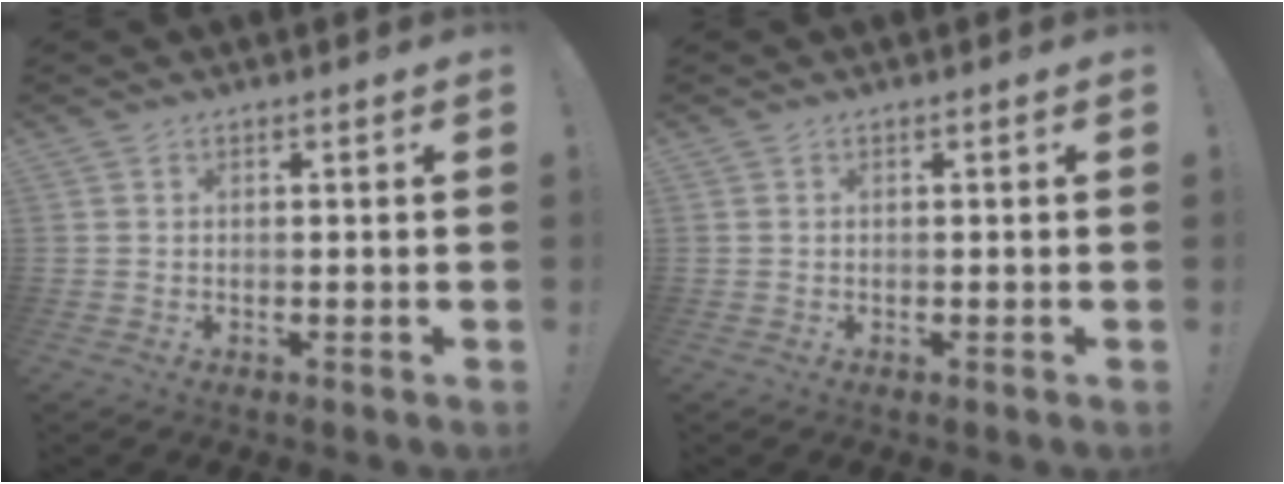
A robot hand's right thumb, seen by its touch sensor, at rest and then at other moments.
{"total": 0.0}